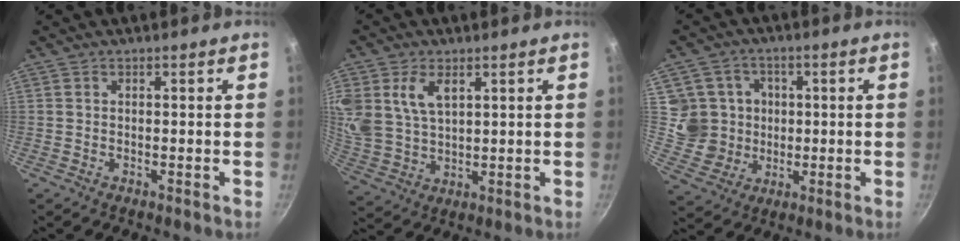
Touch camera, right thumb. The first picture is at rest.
{"total": 11.0, "force": [4.5, 7.1, 7.1], "torque": [-0.143, -0.013, 0.096]}
{"total": 9.6, "force": [0.7, 9.3, 2.0], "torque": [0.003, 0.002, 0.015]}